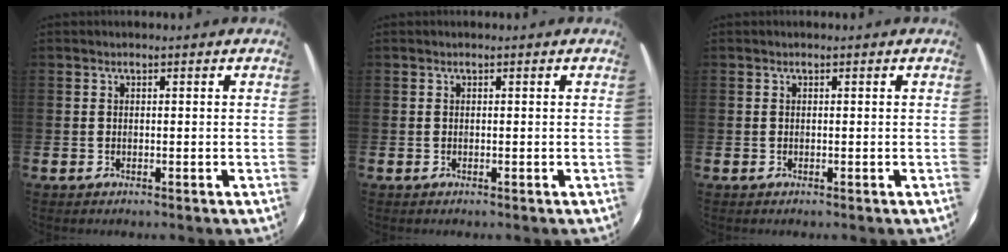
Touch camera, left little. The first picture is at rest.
{"total": 0.0}
{"total": 0.0}